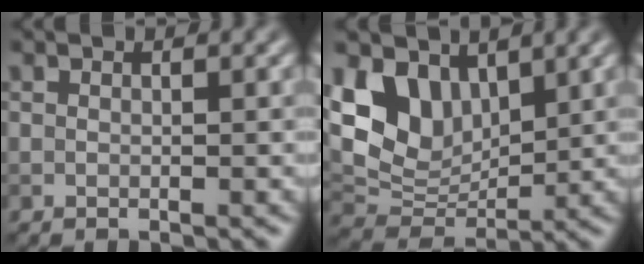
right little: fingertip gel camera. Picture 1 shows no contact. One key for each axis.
{"total": 7.1, "fx": 3.2, "fy": 4.8, "fz": 4.0, "tx": -0.084, "ty": -0.013, "tz": 0.060}